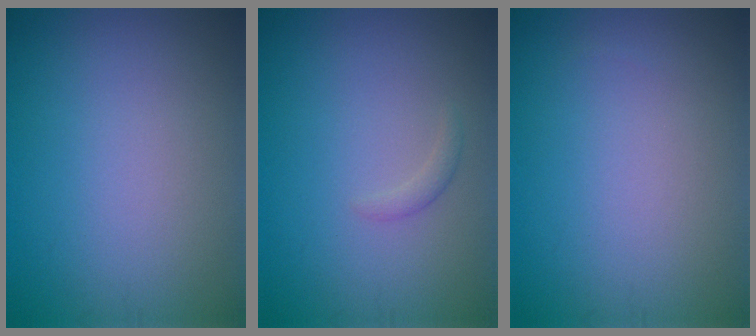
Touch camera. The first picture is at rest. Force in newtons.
{"total": 0.8, "press": 0.8, "slide": 0.0}
{"total": 0.0}